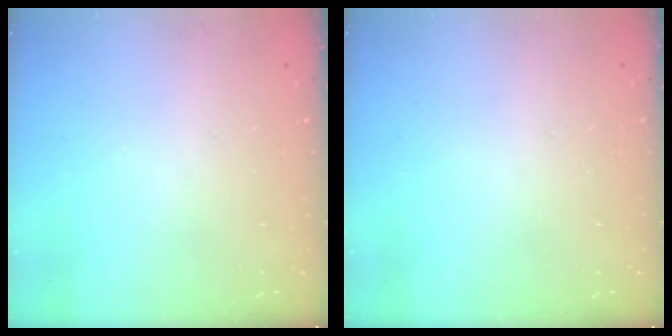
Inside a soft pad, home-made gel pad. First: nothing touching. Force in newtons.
{"total": 0.0}